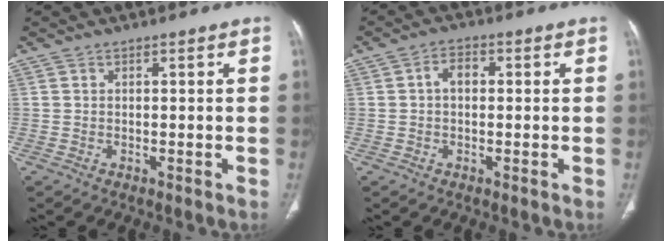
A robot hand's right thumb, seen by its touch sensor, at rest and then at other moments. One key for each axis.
{"total": 3.6, "fx": 0.3, "fy": 2.4, "fz": 2.7, "tx": -0.044, "ty": 0.015, "tz": 0.002}